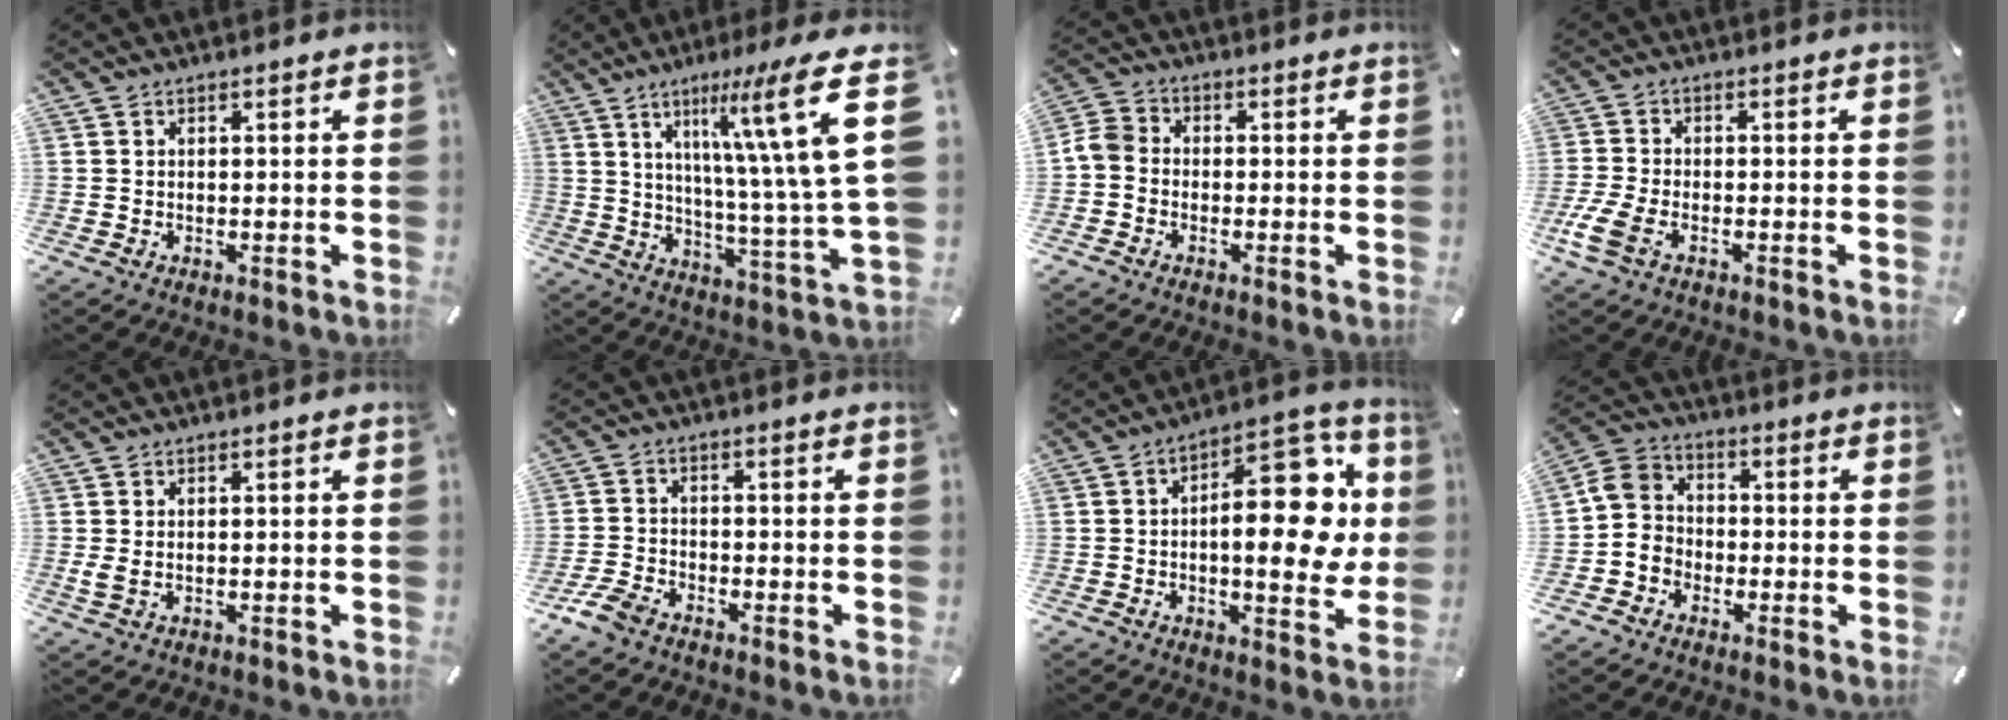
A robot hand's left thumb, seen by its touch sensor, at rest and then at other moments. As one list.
[{"total": 25.0, "force": [10.3, 4.5, 22.4], "torque": [-0.330, -0.062, 0.153]}, {"total": 4.5, "force": [-1.6, 3.7, 2.2], "torque": [-0.058, 0.010, -0.032]}, {"total": 5.8, "force": [-2.7, 3.0, 4.1], "torque": [-0.104, -0.003, -0.053]}, {"total": 1.8, "force": [0.1, 1.1, 1.4], "torque": [-0.028, -0.006, 0.000]}, {"total": 4.7, "force": [-3.6, 2.2, 2.1], "torque": [-0.058, 0.012, -0.073]}, {"total": 20.1, "force": [2.8, 9.9, 17.2], "torque": [-0.217, -0.026, 0.045]}, {"total": 7.2, "force": [-2.5, 6.5, 1.6], "torque": [-0.048, 0.028, -0.049]}]